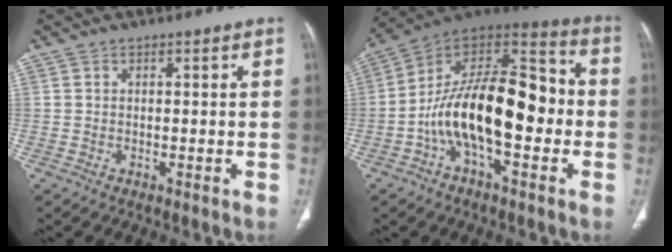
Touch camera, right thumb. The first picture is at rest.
{"total": 22.0, "force": [-3.5, 10.5, 18.9], "torque": [-0.296, 0.058, -0.063]}